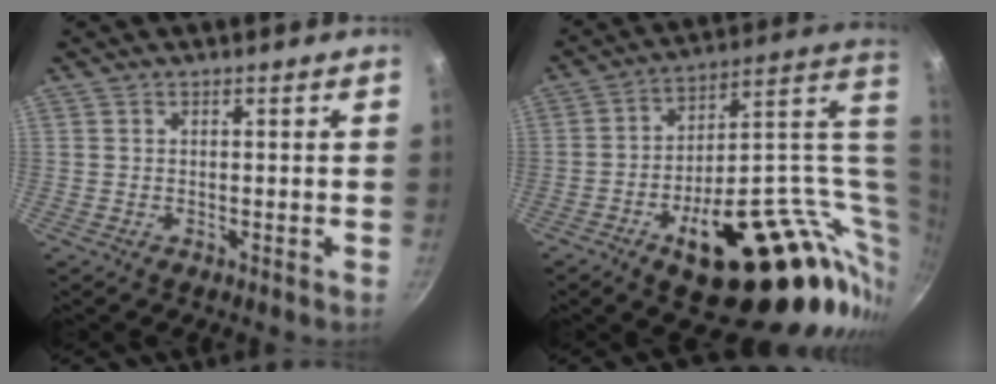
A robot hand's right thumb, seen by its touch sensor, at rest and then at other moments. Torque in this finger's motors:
{"motor_torque": [3.69, 1.32, 1.73, -1.04, 0.42]}